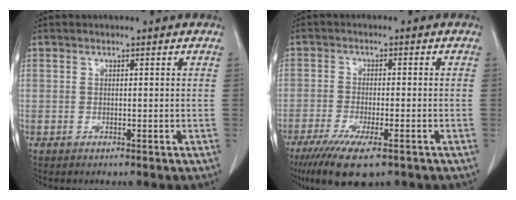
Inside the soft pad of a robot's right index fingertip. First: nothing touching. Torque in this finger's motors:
{"motor_torque": [0.94, -0.82, 0.47, 0.14]}